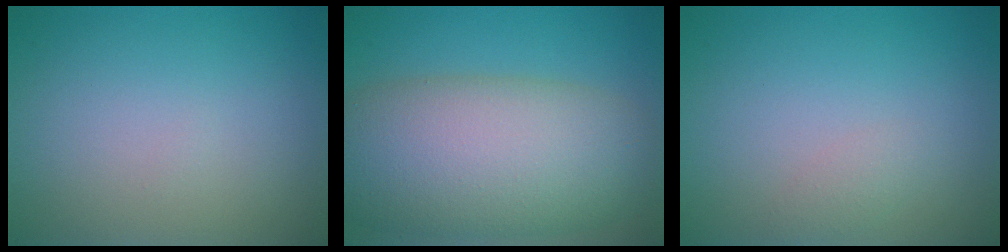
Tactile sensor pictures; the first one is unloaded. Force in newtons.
{"total": 12.1, "press": 12.1, "slide": 0.7}
{"total": 1.0, "press": 1.0, "slide": 0.0}